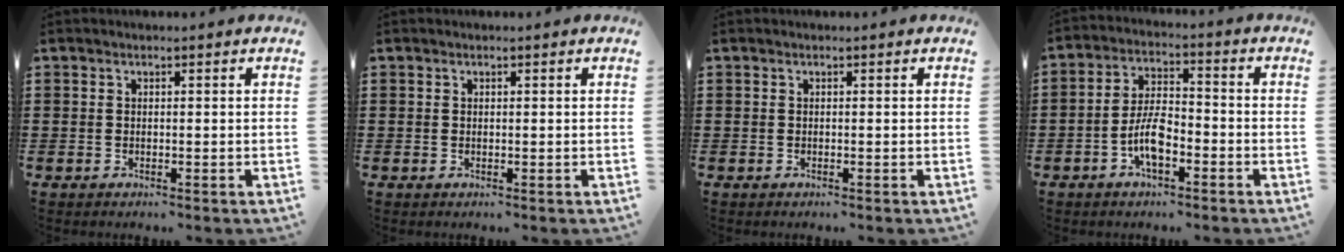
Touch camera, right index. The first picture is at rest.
{"total": 0.0}
{"total": 0.0}
{"total": 6.7, "force": [-2.7, 2.7, 5.5], "torque": [-0.124, 0.002, -0.058]}